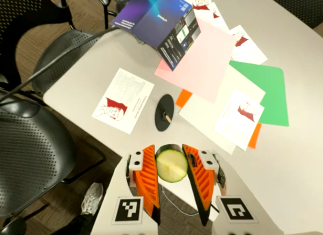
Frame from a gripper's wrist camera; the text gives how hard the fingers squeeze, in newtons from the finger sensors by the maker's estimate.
{"total": 12.5, "left": 12.6, "right": 12.4}